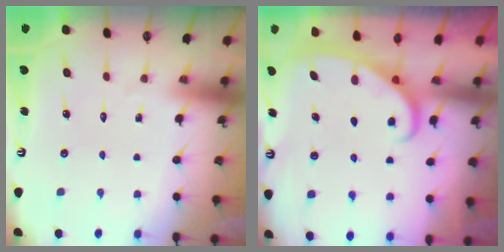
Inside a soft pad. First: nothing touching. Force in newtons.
{"total": 3.0, "press": 3.0, "slide": 0.4}